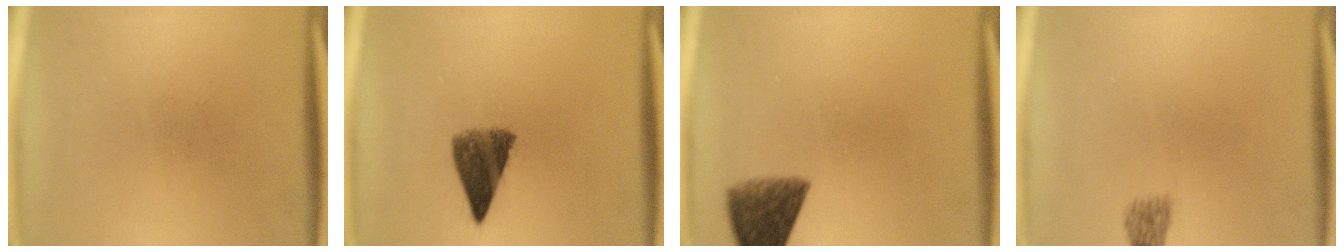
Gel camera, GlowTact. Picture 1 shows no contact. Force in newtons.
{"total": 6.7}
{"total": 7.4}
{"total": 2.1}